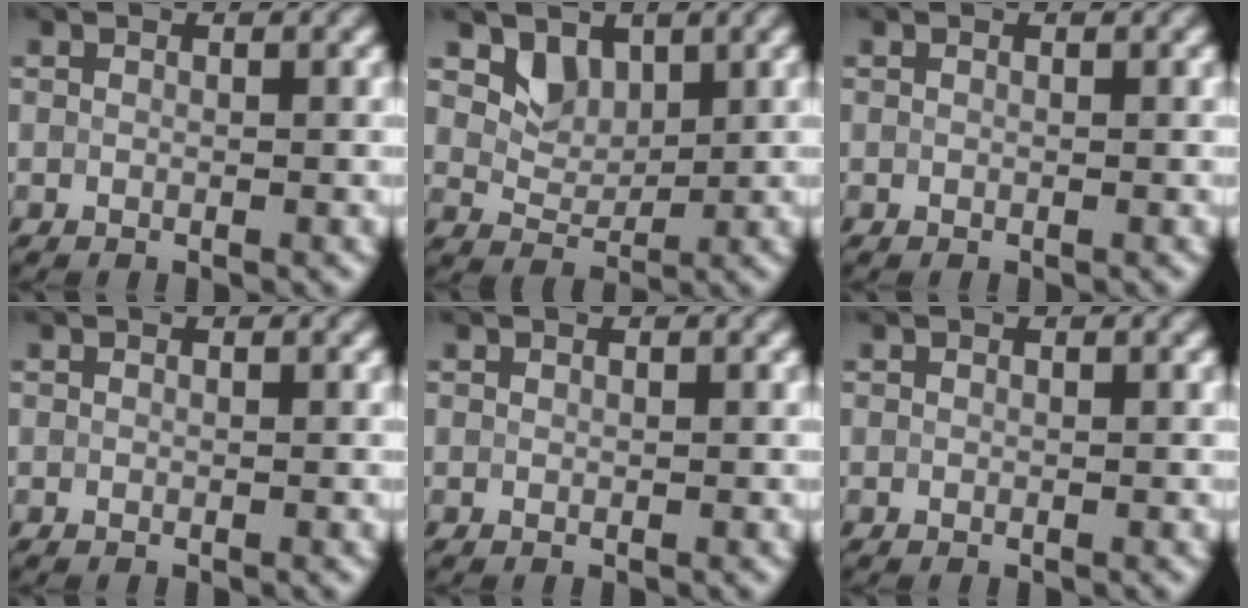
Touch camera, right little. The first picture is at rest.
{"total": 2.6, "force": [1.6, 1.7, 1.1], "torque": [-0.026, -0.009, 0.030]}
{"total": 0.0}
{"total": 0.0}
{"total": 0.0}
{"total": 0.0}